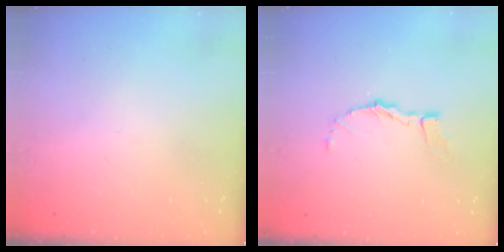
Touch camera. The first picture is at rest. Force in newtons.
{"total": 3.9, "press": 3.9, "slide": 0.2}